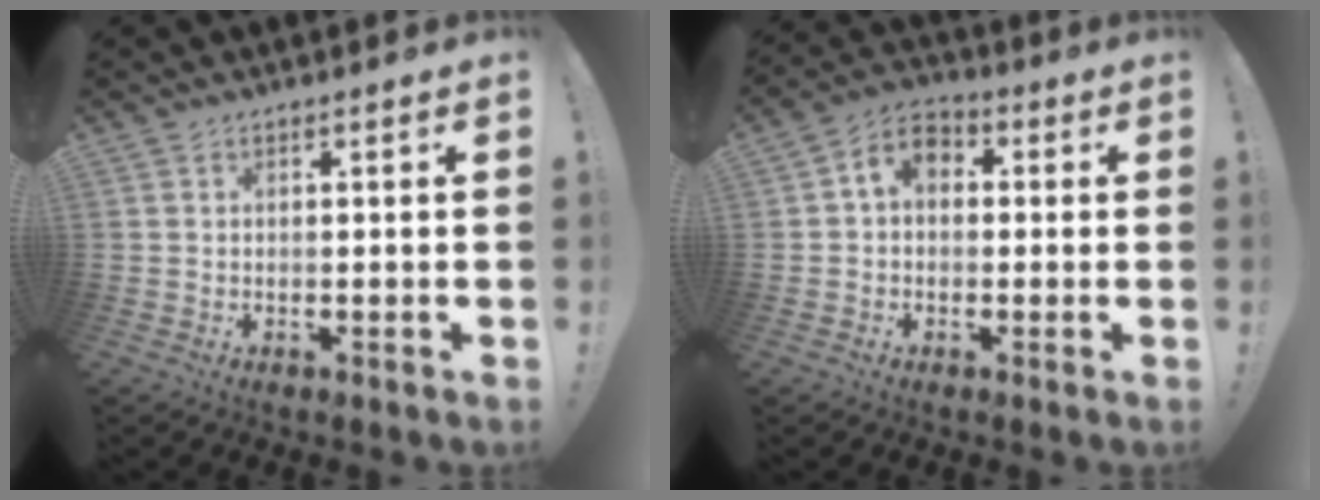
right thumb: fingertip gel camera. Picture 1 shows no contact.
{"total": 6.5, "force": [0.7, 5.0, 4.2], "torque": [-0.082, 0.009, 0.015]}